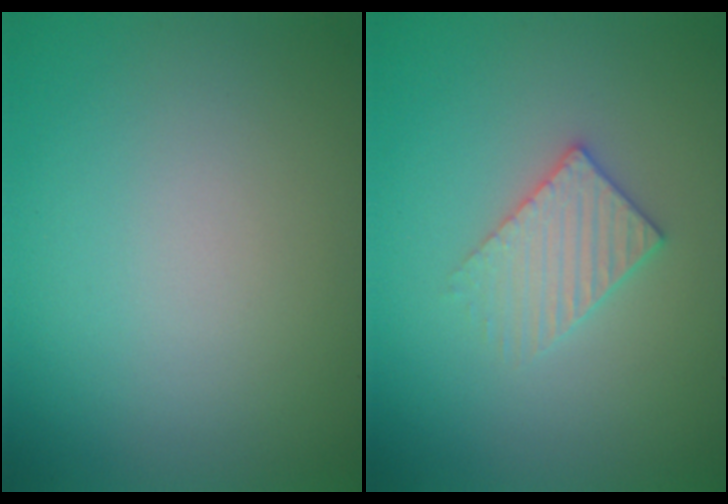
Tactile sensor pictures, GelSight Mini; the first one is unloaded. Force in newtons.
{"total": 2.7, "press": 2.7, "slide": 0.5}